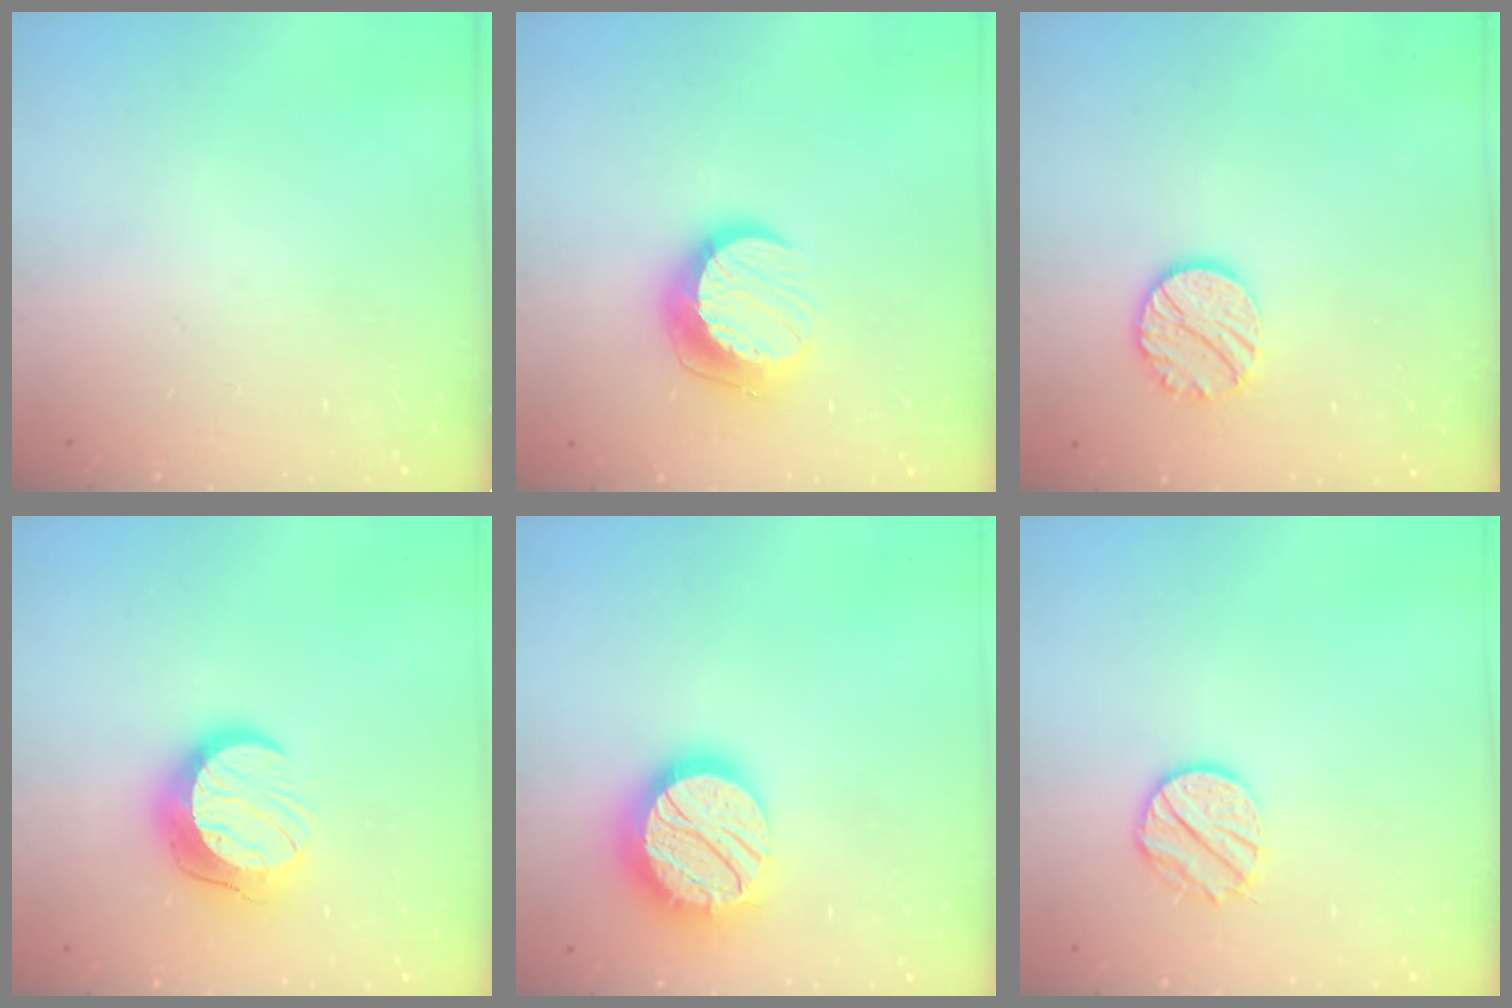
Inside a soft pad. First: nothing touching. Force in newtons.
{"total": 12.0, "press": 11.9, "slide": 0.8}
{"total": 10.5, "press": 10.5, "slide": 0.4}
{"total": 12.8, "press": 12.8, "slide": 0.9}
{"total": 18.8, "press": 18.7, "slide": 1.2}
{"total": 10.1, "press": 10.1, "slide": 0.5}